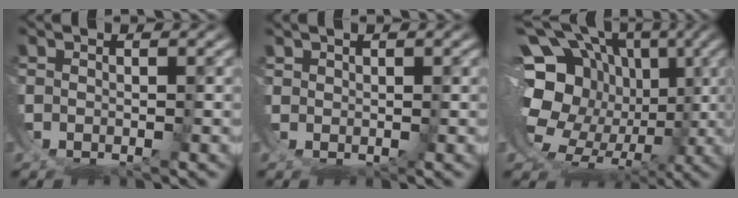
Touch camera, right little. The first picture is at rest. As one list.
[{"total": 1.0, "force": [0.9, -0.4, -0.1], "torque": [0.000, 0.002, 0.023]}, {"total": 19.2, "force": [0.5, 15.4, 11.4], "torque": [-0.216, -0.044, 0.015]}]